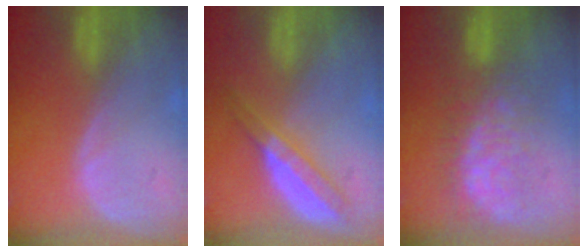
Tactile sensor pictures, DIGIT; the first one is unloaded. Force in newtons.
{"total": 6.2, "press": 5.4, "slide": 3.1}
{"total": 7.8, "press": 7.7, "slide": 1.4}